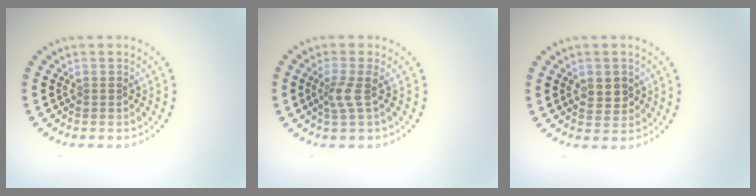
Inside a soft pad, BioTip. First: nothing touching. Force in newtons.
{"total": 1.9, "press": 1.4, "slide": 1.4}
{"total": 2.5, "press": 2.4, "slide": 0.5}